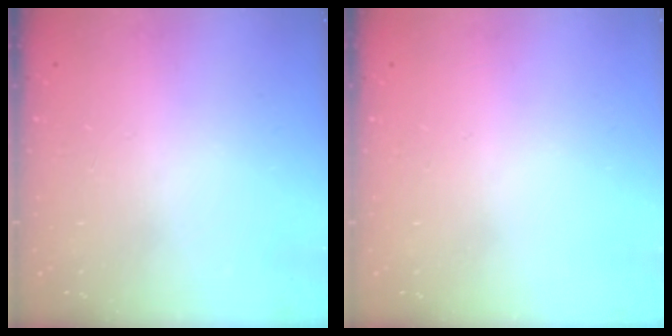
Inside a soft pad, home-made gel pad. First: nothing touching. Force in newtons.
{"total": 0.0}